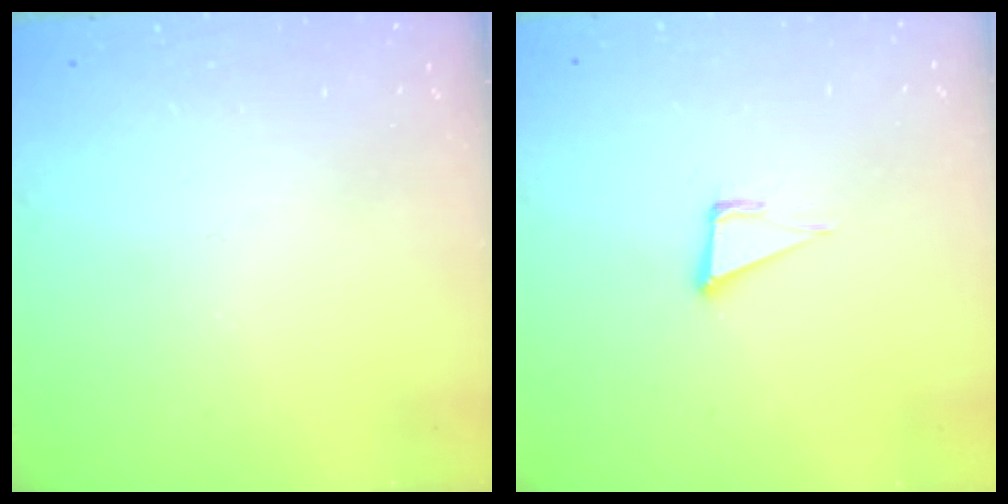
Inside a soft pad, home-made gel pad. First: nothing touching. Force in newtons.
{"total": 5.1, "press": 4.3, "slide": 2.8}